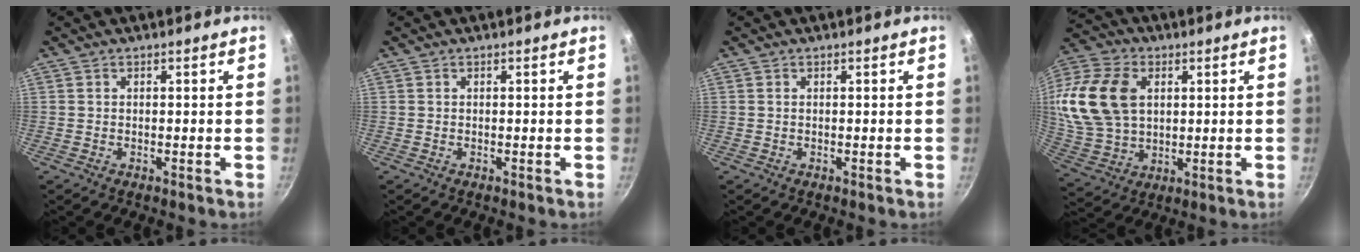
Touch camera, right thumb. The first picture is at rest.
{"total": 0.0}
{"total": 0.0}
{"total": 21.4, "force": [4.6, 15.0, 14.5], "torque": [-0.307, 0.007, 0.093]}